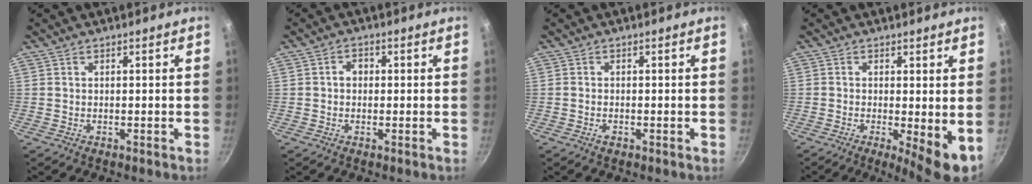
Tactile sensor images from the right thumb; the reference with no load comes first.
{"total": 2.4, "force": [0.0, 2.0, 1.3], "torque": [-0.009, 0.008, -0.003]}
{"total": 1.2, "force": [-0.6, 0.6, 0.8], "torque": [-0.016, 0.001, -0.013]}
{"total": 7.0, "force": [-0.9, 2.0, 6.7], "torque": [-0.089, -0.010, -0.008]}